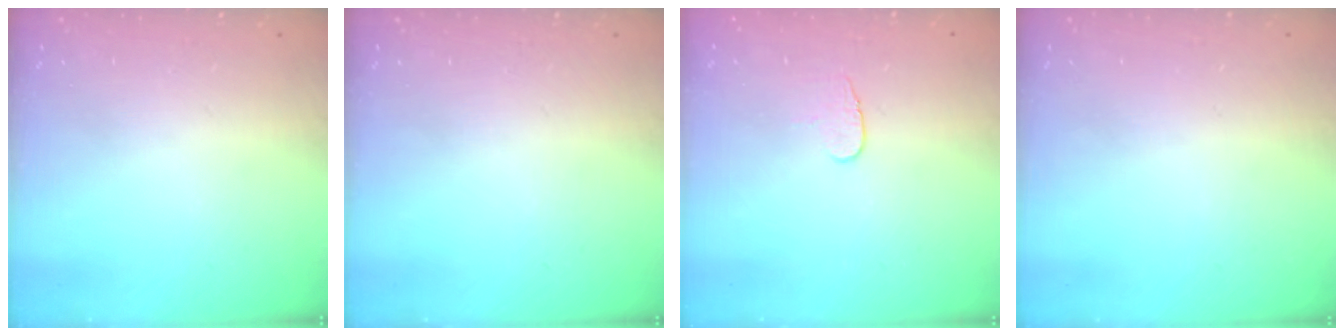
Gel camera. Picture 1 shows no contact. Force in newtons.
{"total": 0.0}
{"total": 4.3, "press": 4.2, "slide": 0.4}
{"total": 0.6, "press": 0.6, "slide": 0.2}